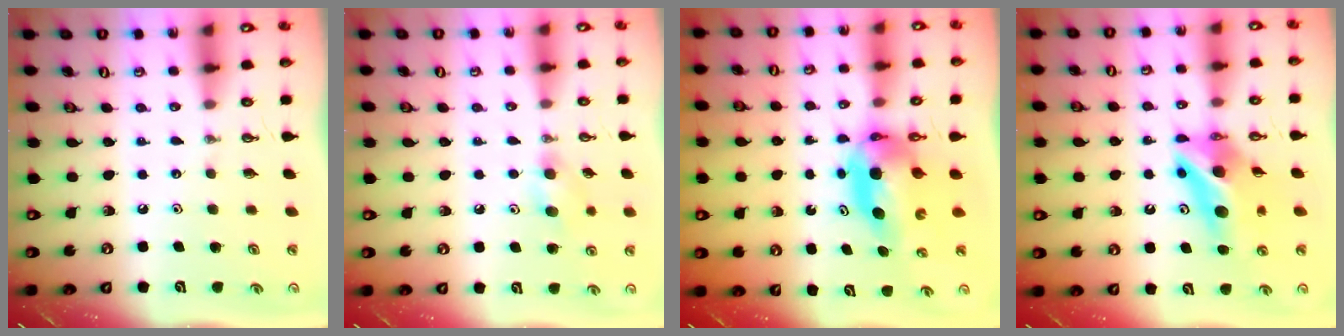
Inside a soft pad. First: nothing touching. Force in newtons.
{"total": 7.4, "press": 7.2, "slide": 1.4}
{"total": 6.7, "press": 6.6, "slide": 1.1}
{"total": 12.8, "press": 12.7, "slide": 1.3}